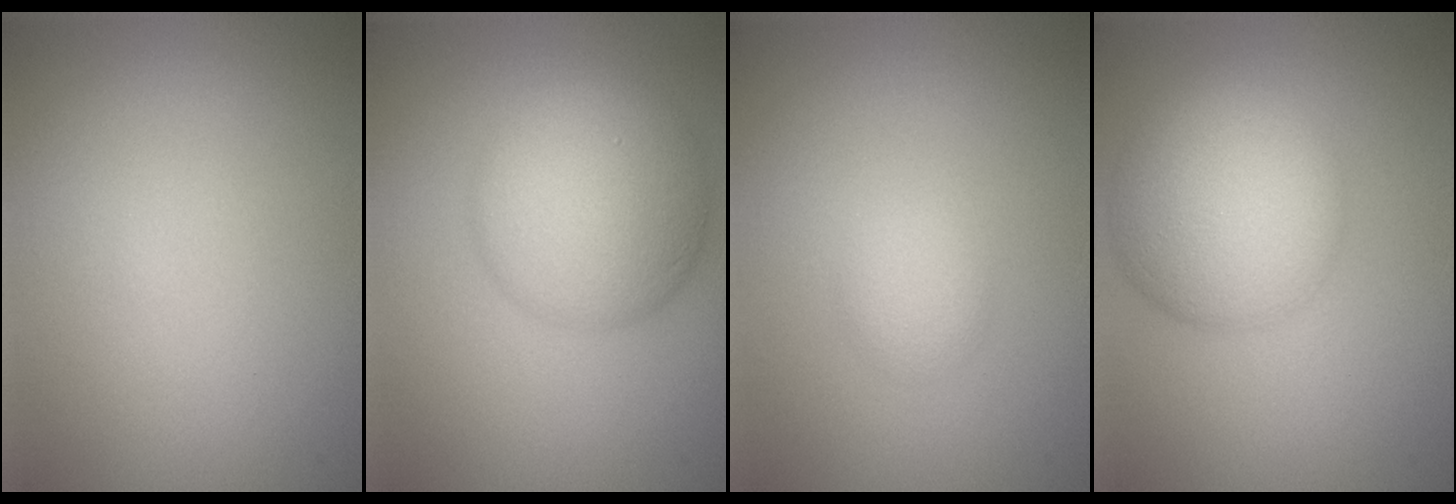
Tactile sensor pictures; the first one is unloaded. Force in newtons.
{"total": 7.5, "press": 7.5, "slide": 0.2}
{"total": 1.6, "press": 1.6, "slide": 0.1}
{"total": 7.6, "press": 7.6, "slide": 0.4}